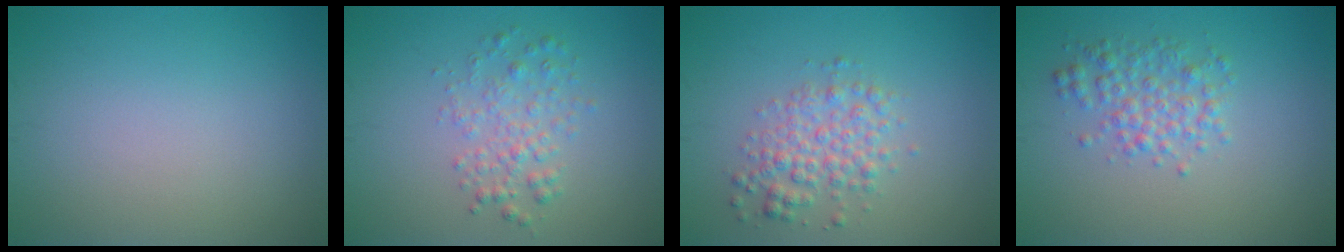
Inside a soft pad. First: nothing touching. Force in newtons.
{"total": 2.5, "press": 2.5, "slide": 0.0}
{"total": 3.2, "press": 3.2, "slide": 0.0}
{"total": 2.9, "press": 2.9, "slide": 0.0}